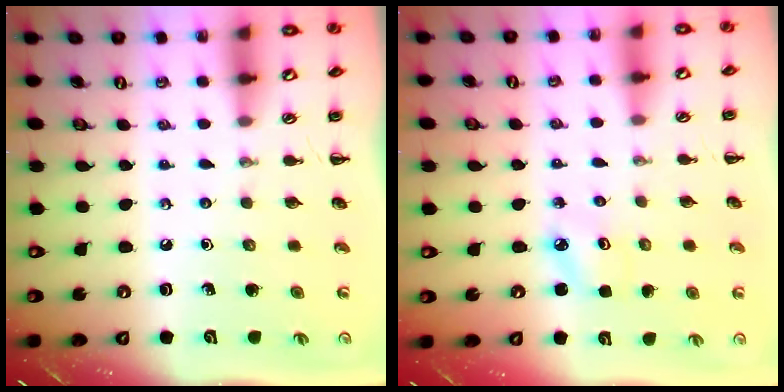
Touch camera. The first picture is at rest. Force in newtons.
{"total": 2.5, "press": 2.4, "slide": 0.6}